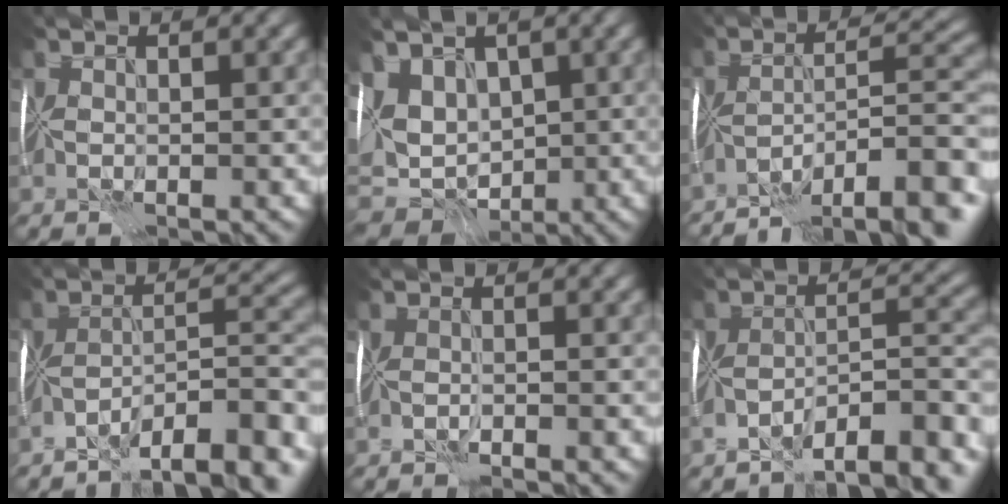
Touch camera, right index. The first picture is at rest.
{"total": 9.8, "force": [1.7, 7.3, 6.3], "torque": [-0.123, 0.014, 0.033]}
{"total": 11.5, "force": [-8.7, 2.4, 7.2], "torque": [-0.111, -0.004, -0.136]}
{"total": 11.0, "force": [-8.4, 2.5, 6.5], "torque": [-0.084, 0.003, -0.132]}
{"total": 2.1, "force": [-2.0, -0.6, 0.1], "torque": [-0.003, -0.002, -0.033]}
{"total": 9.9, "force": [-7.9, 2.4, 5.5], "torque": [-0.065, -0.005, -0.121]}